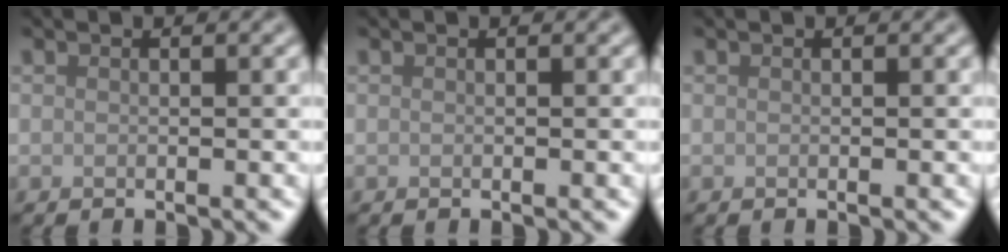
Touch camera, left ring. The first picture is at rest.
{"total": 0.0}
{"total": 0.0}